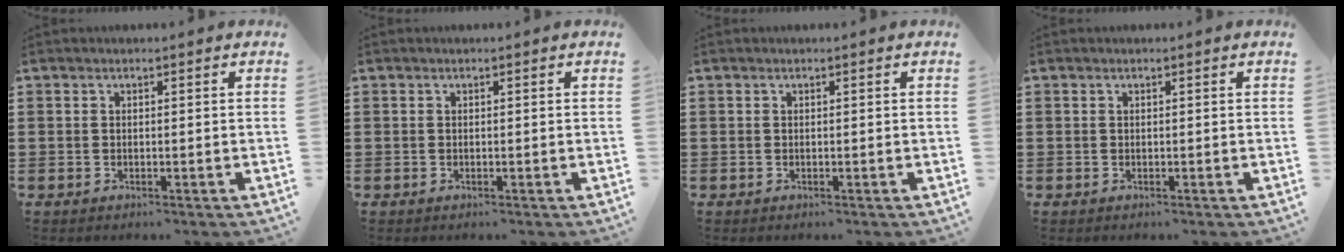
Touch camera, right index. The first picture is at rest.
{"total": 0.0}
{"total": 0.0}
{"total": 0.0}